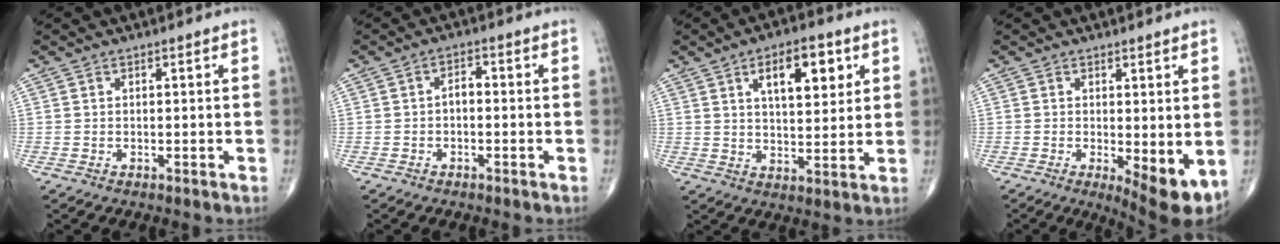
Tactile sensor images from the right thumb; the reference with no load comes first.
{"total": 2.3, "force": [-0.5, 1.3, 1.8], "torque": [-0.020, 0.014, -0.014]}
{"total": 11.0, "force": [4.5, 5.0, 8.7], "torque": [-0.103, -0.018, 0.069]}
{"total": 7.5, "force": [-1.3, 2.4, 7.0], "torque": [-0.095, -0.021, -0.014]}